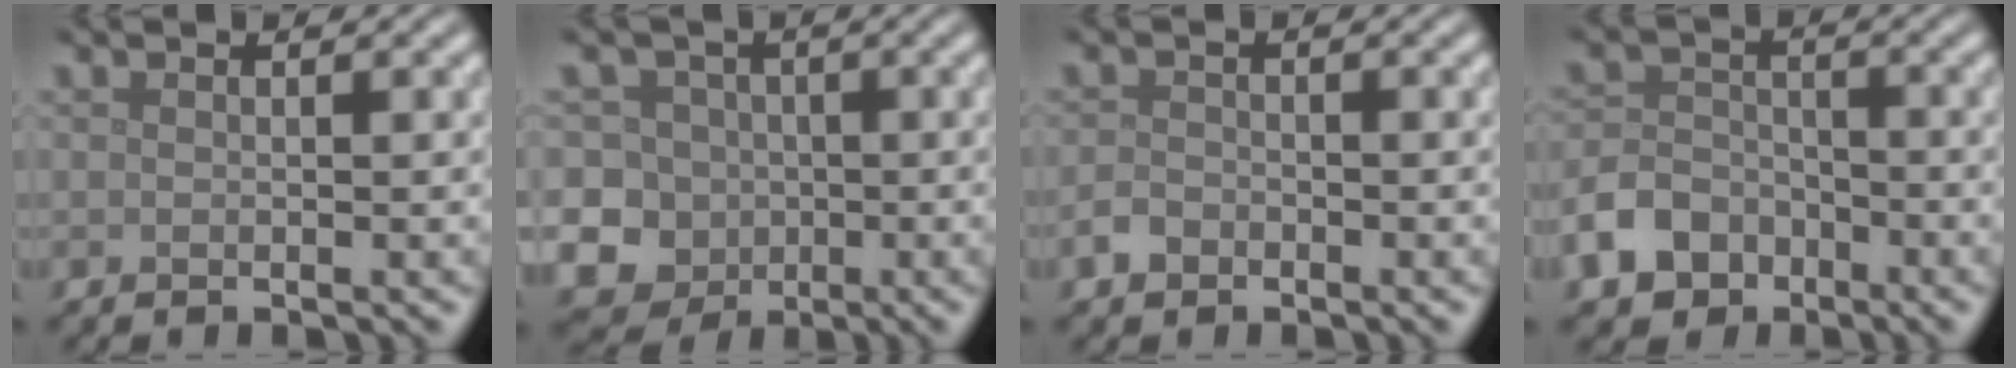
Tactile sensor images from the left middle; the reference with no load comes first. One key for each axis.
{"total": 12.1, "fx": -3.5, "fy": 11.0, "fz": 3.3, "tx": -0.077, "ty": 0.002, "tz": -0.088}
{"total": 1.6, "fx": -1.1, "fy": 1.1, "fz": 0.5, "tx": -0.005, "ty": 0.002, "tz": -0.026}
{"total": 5.5, "fx": -3.4, "fy": 3.9, "fz": 1.8, "tx": -0.029, "ty": -0.001, "tz": -0.074}